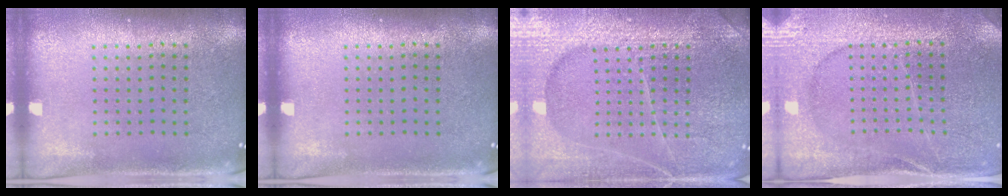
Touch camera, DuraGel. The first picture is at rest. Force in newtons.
{"total": 0.0}
{"total": 6.7, "press": 6.6, "slide": 0.9}
{"total": 3.0, "press": 2.9, "slide": 0.4}